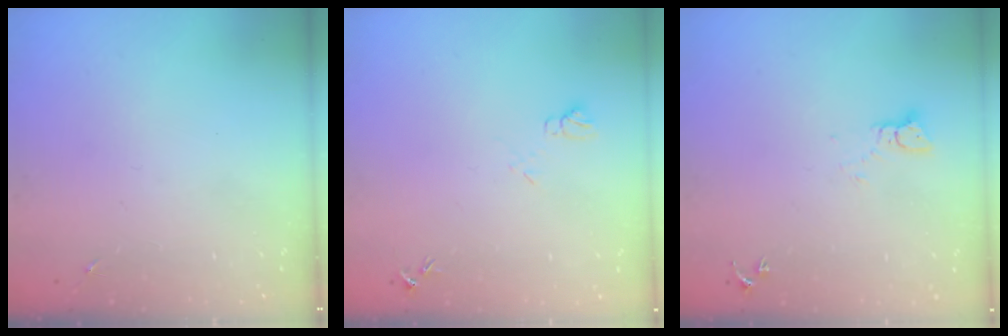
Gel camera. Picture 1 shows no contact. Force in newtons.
{"total": 6.3, "press": 6.3, "slide": 0.7}
{"total": 3.2, "press": 3.2, "slide": 0.4}